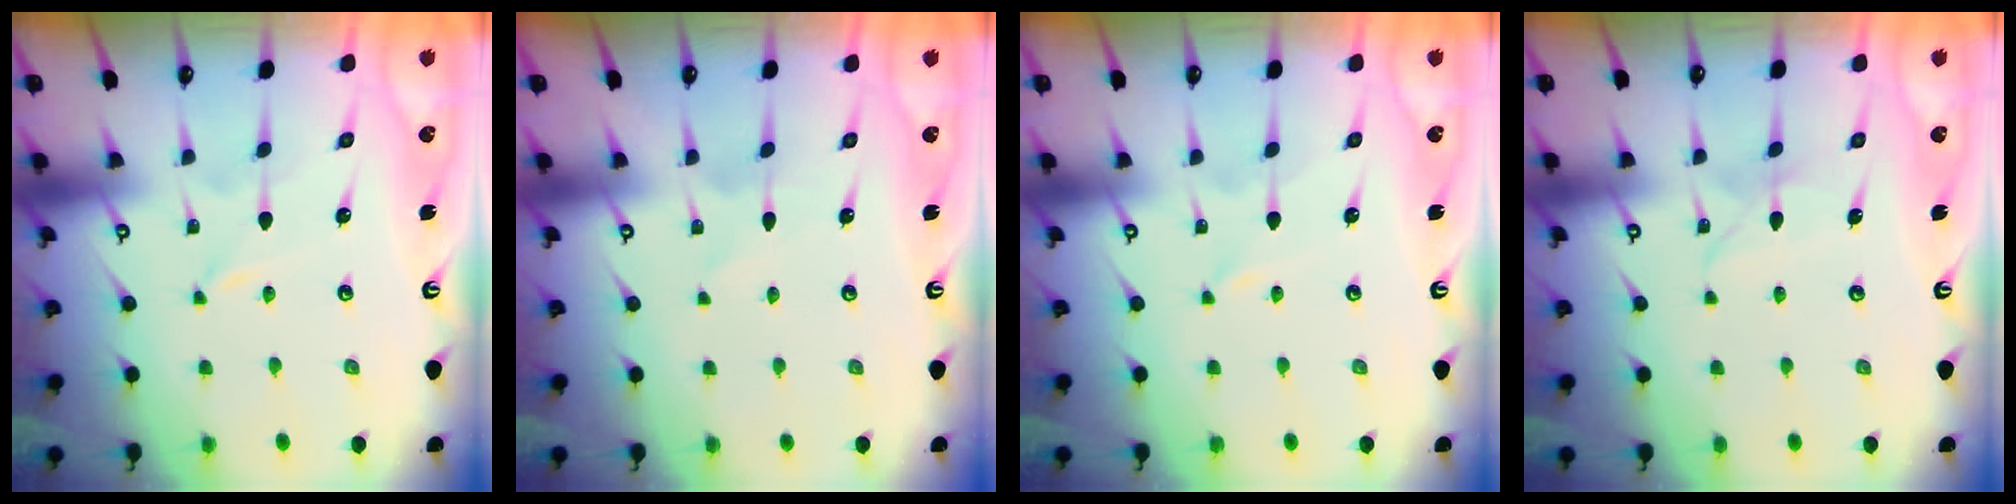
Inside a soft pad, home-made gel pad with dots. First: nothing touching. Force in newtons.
{"total": 1.2, "press": 1.1, "slide": 0.1}
{"total": 0.0}
{"total": 4.8, "press": 4.8, "slide": 0.4}